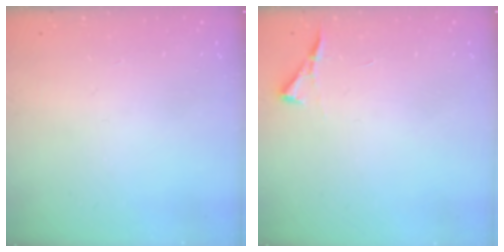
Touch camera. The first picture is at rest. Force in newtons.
{"total": 3.5, "press": 3.5, "slide": 0.5}